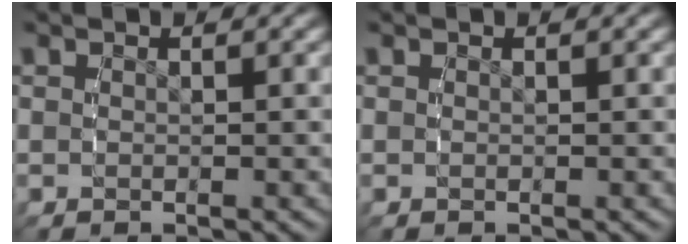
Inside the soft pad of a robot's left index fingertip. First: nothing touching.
{"total": 0.0}